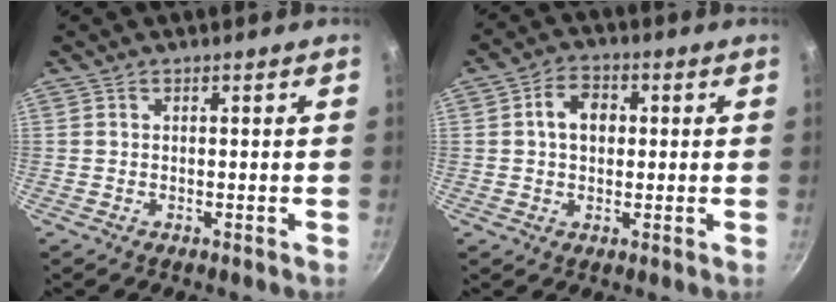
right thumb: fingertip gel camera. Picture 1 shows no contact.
{"total": 6.4, "force": [0.9, 4.7, 4.2], "torque": [-0.050, 0.012, 0.007]}